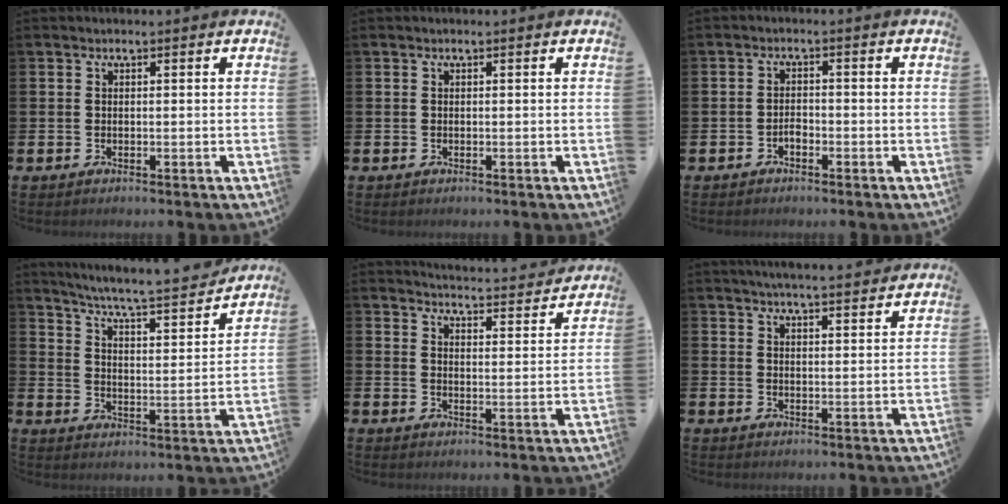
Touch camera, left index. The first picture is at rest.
{"total": 0.0}
{"total": 1.5, "force": [-1.0, 0.8, 0.8], "torque": [-0.010, 0.000, -0.022]}
{"total": 6.1, "force": [5.8, -0.2, 1.9], "torque": [-0.065, -0.051, 0.093]}
{"total": 4.6, "force": [4.6, 0.1, 0.1], "torque": [-0.006, -0.043, 0.076]}
{"total": 4.3, "force": [4.3, -0.4, 0.7], "torque": [-0.021, -0.023, 0.076]}